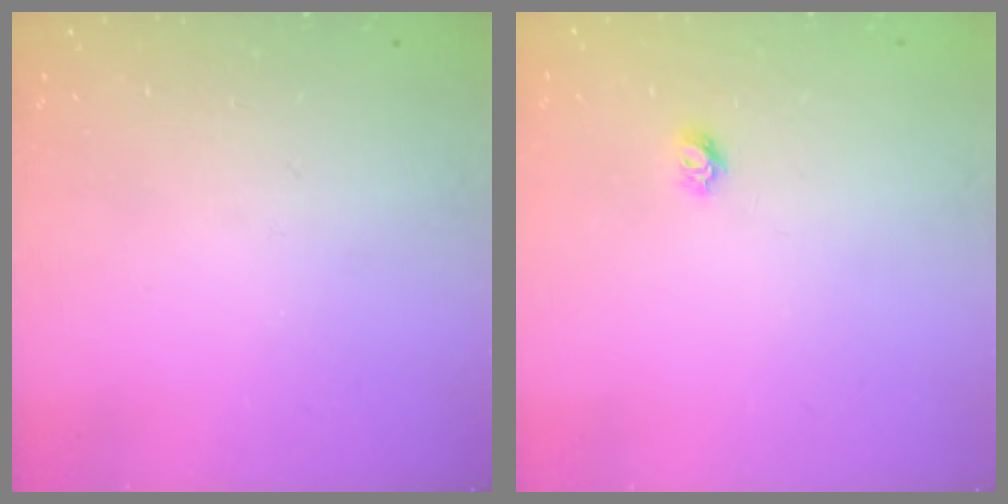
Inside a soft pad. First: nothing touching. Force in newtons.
{"total": 3.7, "press": 3.7, "slide": 0.2}